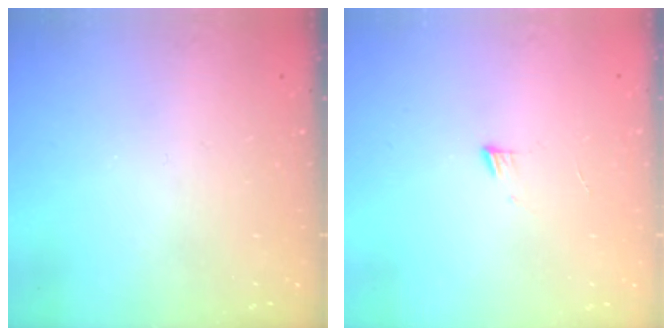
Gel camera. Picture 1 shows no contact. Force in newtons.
{"total": 3.5, "press": 3.4, "slide": 0.4}